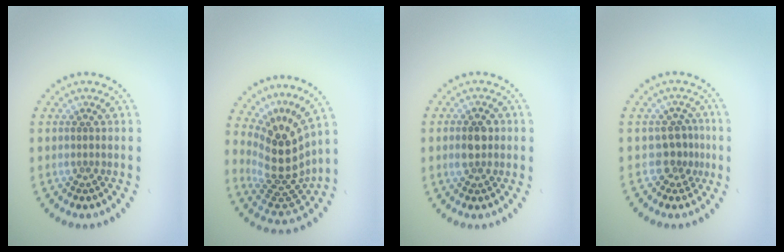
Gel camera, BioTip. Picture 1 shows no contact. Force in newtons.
{"total": 5.1, "press": 3.6, "slide": 3.5}
{"total": 2.2, "press": 2.2, "slide": 0.2}
{"total": 2.3, "press": 1.5, "slide": 1.7}